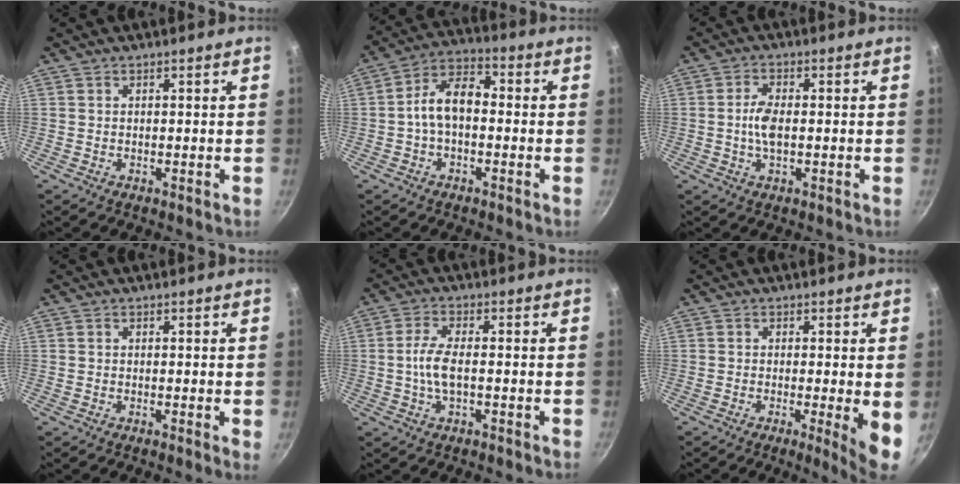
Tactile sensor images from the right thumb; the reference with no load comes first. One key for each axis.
{"total": 8.9, "fx": -0.9, "fy": 5.4, "fz": 7.0, "tx": -0.107, "ty": 0.040, "tz": -0.029}
{"total": 4.7, "fx": -0.3, "fy": 2.2, "fz": 4.1, "tx": -0.088, "ty": 0.006, "tz": -0.008}
{"total": 0.8, "fx": 0.0, "fy": 0.2, "fz": 0.7, "tx": -0.011, "ty": -0.002, "tz": -0.004}
{"total": 5.4, "fx": -0.7, "fy": 1.9, "fz": 5.0, "tx": -0.109, "ty": 0.010, "tz": -0.019}
{"total": 6.2, "fx": -0.8, "fy": 0.7, "fz": 6.1, "tx": -0.083, "ty": -0.014, "tz": -0.011}